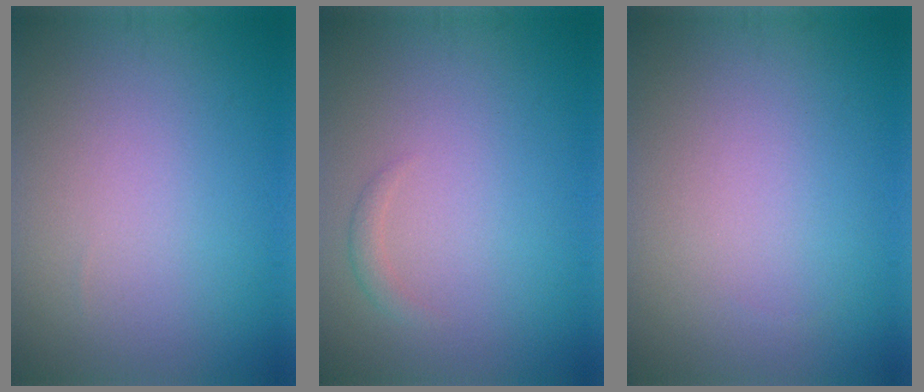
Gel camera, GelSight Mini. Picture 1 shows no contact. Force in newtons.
{"total": 0.9, "press": 0.9, "slide": 0.1}
{"total": 0.0}